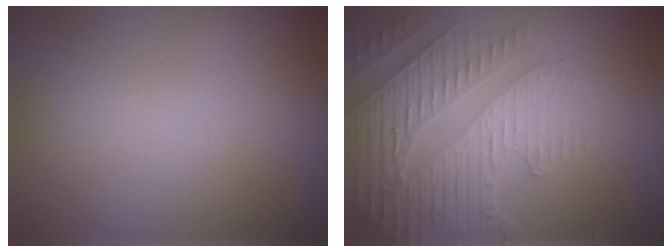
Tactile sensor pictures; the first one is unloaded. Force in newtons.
{"total": 4.9, "press": 4.5, "slide": 2.0}